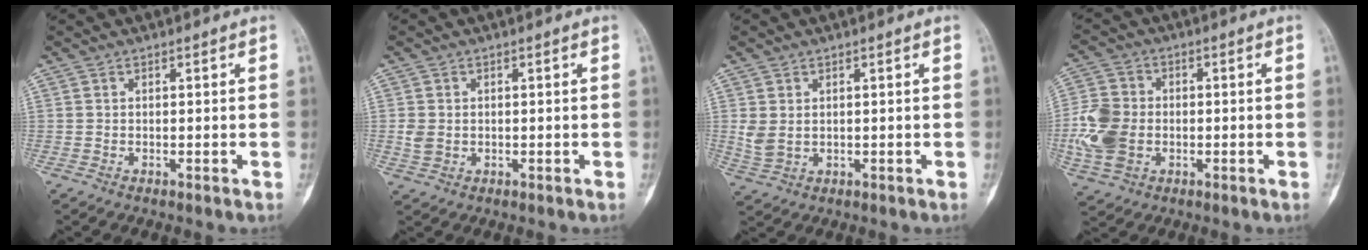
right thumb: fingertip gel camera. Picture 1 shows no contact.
{"total": 2.9, "force": [-0.1, 2.3, 1.7], "torque": [-0.033, 0.003, 0.003]}
{"total": 3.8, "force": [0.7, 2.7, 2.5], "torque": [-0.055, -0.002, 0.024]}
{"total": 10.4, "force": [-1.6, 7.8, 6.6], "torque": [-0.139, 0.006, -0.032]}